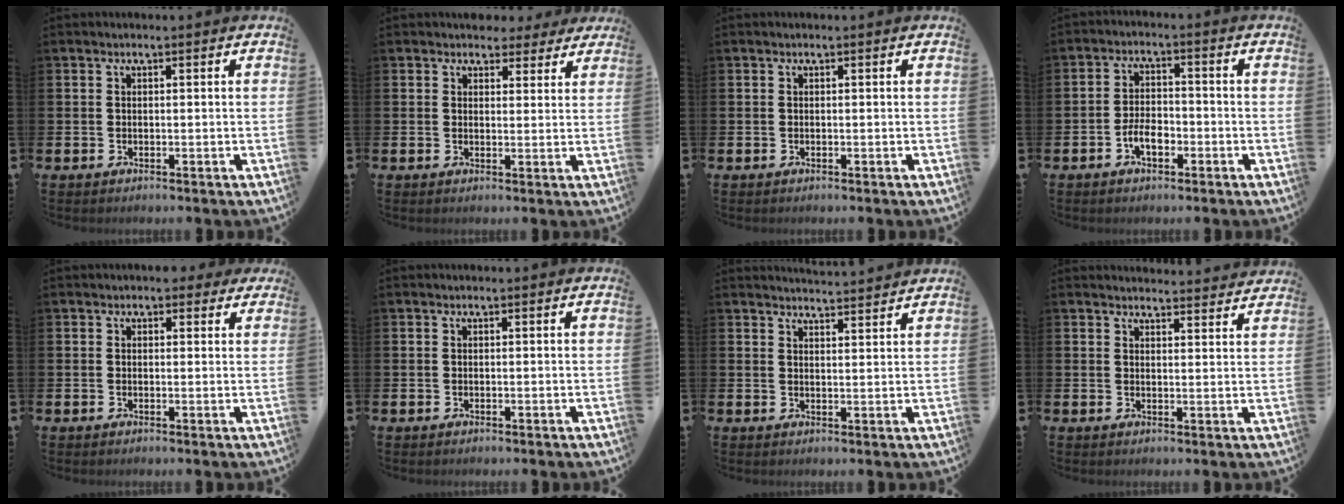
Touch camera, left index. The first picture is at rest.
{"total": 3.6, "force": [3.1, 1.7, 0.2], "torque": [0.006, -0.014, 0.053]}
{"total": 0.0}
{"total": 3.6, "force": [-1.6, 1.8, 2.7], "torque": [-0.046, 0.007, -0.030]}
{"total": 1.7, "force": [1.2, 1.1, 0.3], "torque": [0.001, 0.005, 0.019]}
{"total": 0.0}
{"total": 3.6, "force": [3.6, -0.2, -0.1], "torque": [-0.008, -0.022, 0.065]}
{"total": 3.3, "force": [3.2, 0.2, -0.1], "torque": [0.004, -0.025, 0.057]}